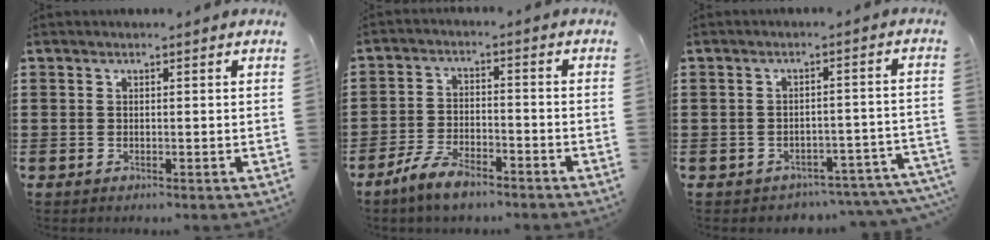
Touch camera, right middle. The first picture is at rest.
{"total": 5.9, "force": [-4.7, 1.8, 3.1], "torque": [-0.076, 0.003, -0.093]}
{"total": 2.9, "force": [-2.9, 0.6, 0.2], "torque": [-0.010, 0.004, -0.062]}